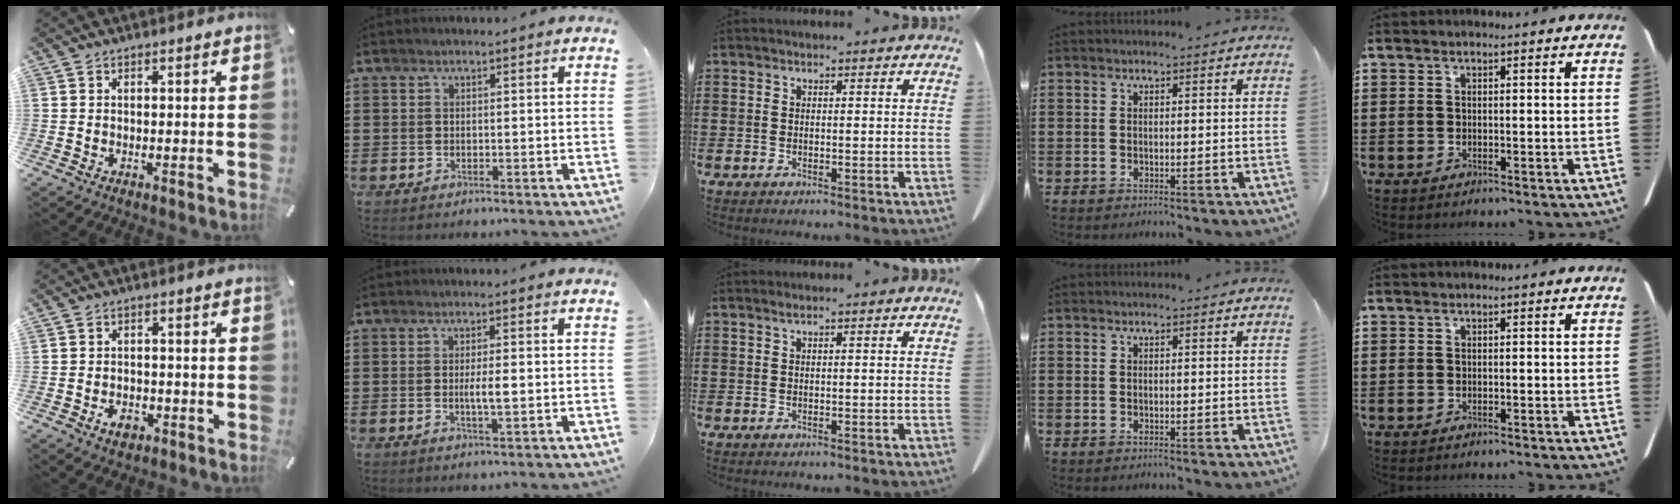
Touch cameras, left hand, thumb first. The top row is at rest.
{"thumb": {"total": 4.0, "force": [-1.9, 2.8, 2.2], "torque": [-0.044, 0.006, -0.036]}, "index": {"total": 3.4, "force": [-0.2, 0.6, 3.4], "torque": [-0.067, -0.006, -0.006]}, "middle": {"total": 0.6, "force": [0.3, 0.0, 0.6], "torque": [-0.010, -0.001, 0.005]}}